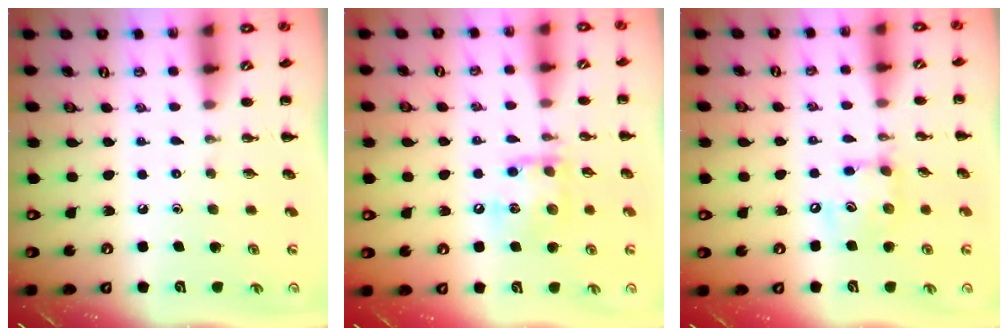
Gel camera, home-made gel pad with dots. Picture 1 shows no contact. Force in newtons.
{"total": 12.4, "press": 12.3, "slide": 1.7}
{"total": 9.2, "press": 9.2, "slide": 1.1}